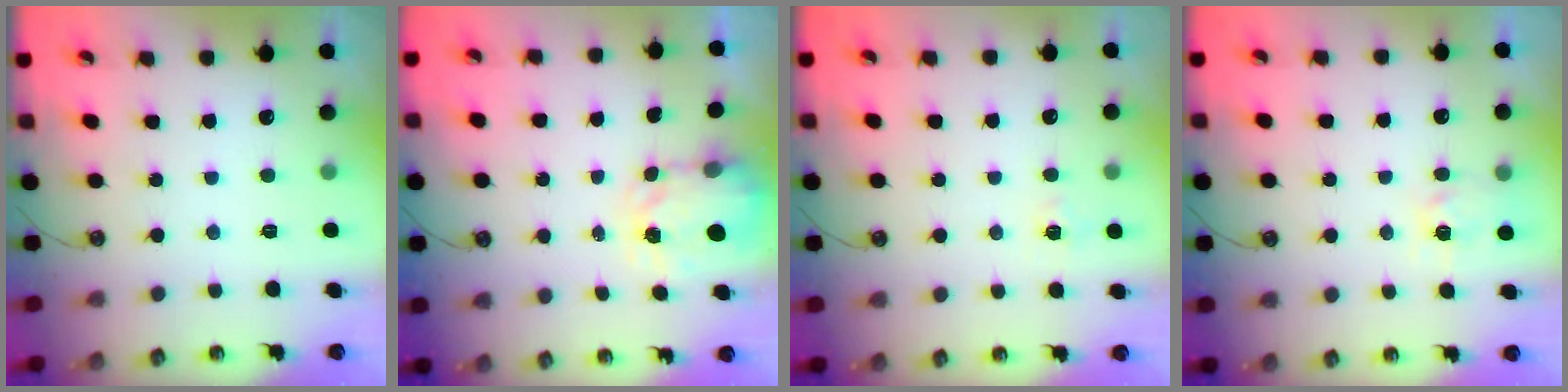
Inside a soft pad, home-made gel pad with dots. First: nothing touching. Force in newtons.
{"total": 3.6, "press": 3.6, "slide": 0.5}
{"total": 4.3, "press": 4.2, "slide": 0.7}
{"total": 4.7, "press": 4.7, "slide": 0.5}